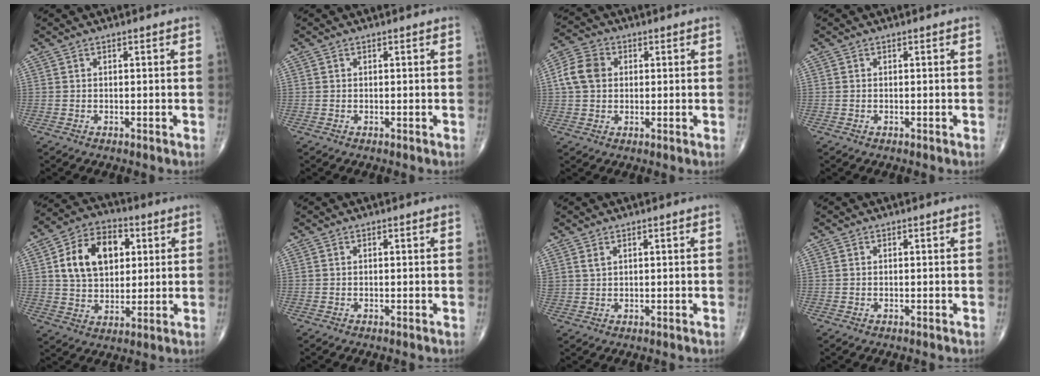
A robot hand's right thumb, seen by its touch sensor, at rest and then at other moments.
{"total": 0.0}
{"total": 7.2, "force": [1.0, 5.7, 4.3], "torque": [-0.079, 0.013, 0.012]}
{"total": 0.0}
{"total": 14.5, "force": [3.7, 9.8, 10.1], "torque": [-0.142, 0.004, 0.061]}
{"total": 0.0}
{"total": 1.5, "force": [1.0, 0.7, 0.9], "torque": [-0.015, -0.002, 0.026]}
{"total": 0.0}